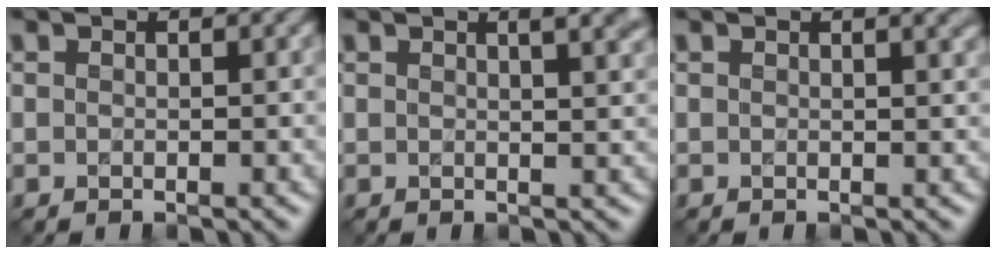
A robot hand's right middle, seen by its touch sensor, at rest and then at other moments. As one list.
[{"total": 3.9, "force": [1.9, 1.5, 3.0], "torque": [-0.013, 0.014, 0.014]}, {"total": 2.4, "force": [1.5, 0.9, 1.7], "torque": [-0.006, 0.005, 0.018]}]